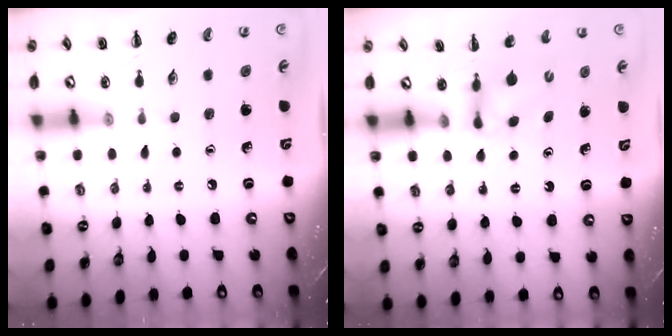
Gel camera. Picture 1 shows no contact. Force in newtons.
{"total": 3.6, "press": 3.3, "slide": 1.4}